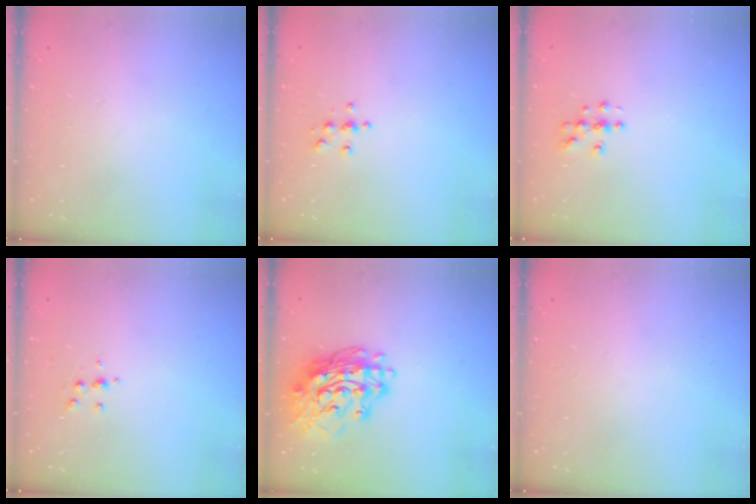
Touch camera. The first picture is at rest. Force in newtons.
{"total": 3.9, "press": 3.9, "slide": 0.5}
{"total": 3.9, "press": 3.9, "slide": 0.3}
{"total": 4.9, "press": 4.8, "slide": 1.1}
{"total": 18.5, "press": 18.4, "slide": 2.1}
{"total": 0.0}